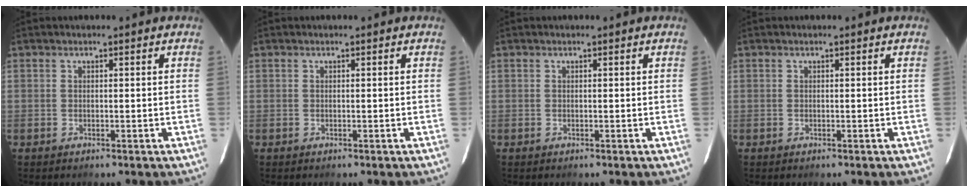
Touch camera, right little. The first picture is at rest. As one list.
[{"total": 0.0}, {"total": 0.0}, {"total": 0.0}]